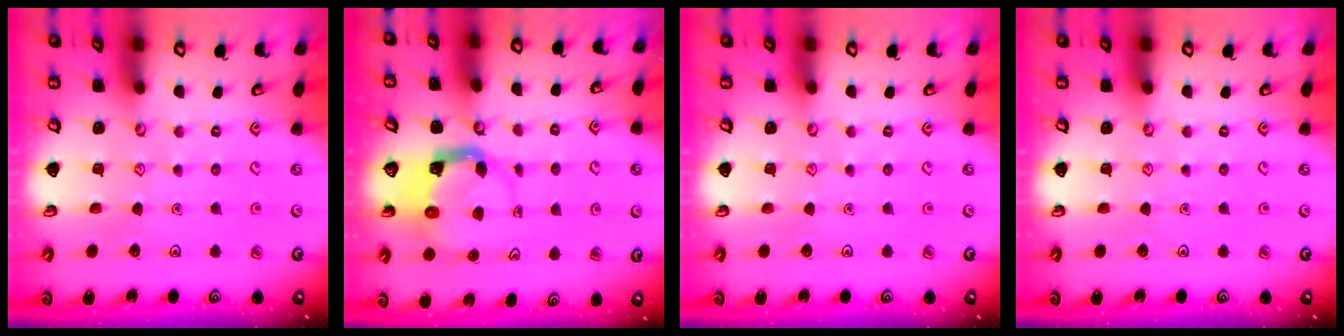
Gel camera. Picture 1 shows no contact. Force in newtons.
{"total": 4.0, "press": 3.9, "slide": 0.6}
{"total": 0.0}
{"total": 0.0}